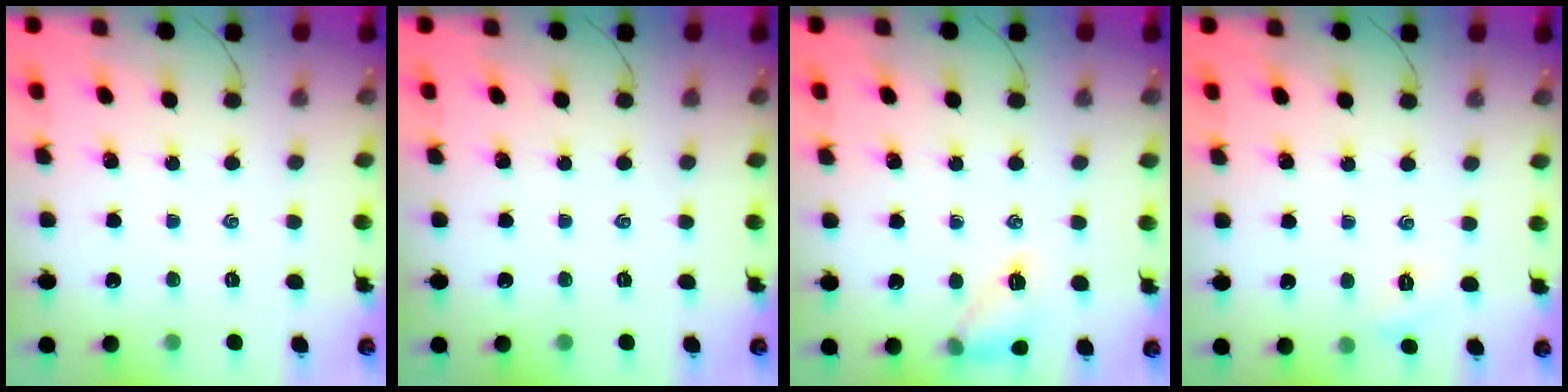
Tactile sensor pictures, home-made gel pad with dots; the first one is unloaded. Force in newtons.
{"total": 0.0}
{"total": 9.8, "press": 9.8, "slide": 1.0}
{"total": 2.2, "press": 2.2, "slide": 0.6}